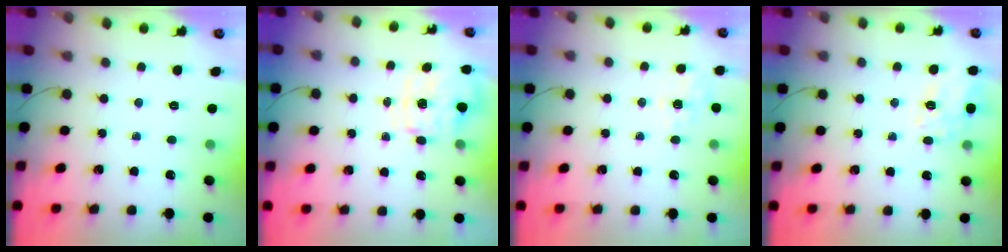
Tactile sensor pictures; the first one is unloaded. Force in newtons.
{"total": 3.9, "press": 3.9, "slide": 0.8}
{"total": 2.1, "press": 1.3, "slide": 1.7}
{"total": 14.5, "press": 14.4, "slide": 1.7}